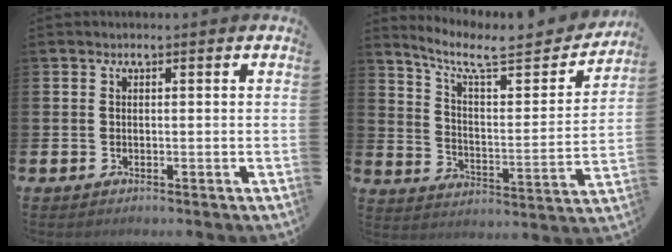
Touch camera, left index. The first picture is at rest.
{"total": 7.4, "force": [6.2, 1.7, 3.7], "torque": [-0.095, -0.048, 0.097]}